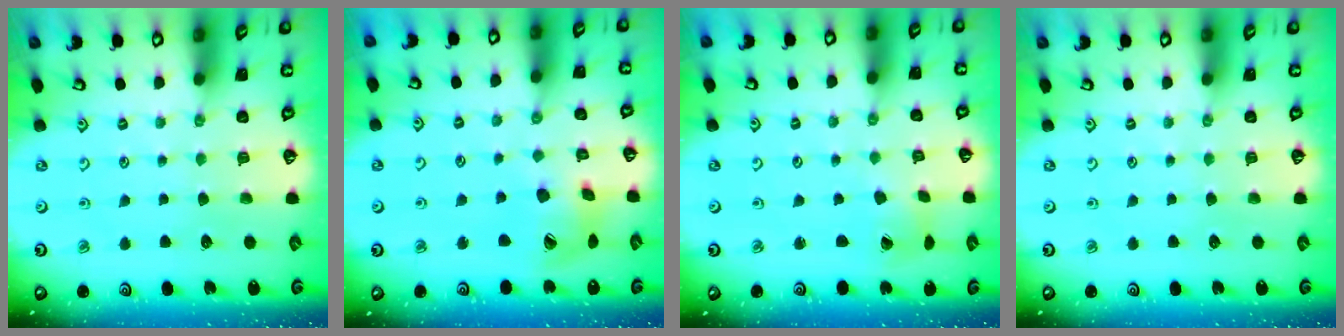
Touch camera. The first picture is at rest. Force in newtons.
{"total": 13.1, "press": 13.0, "slide": 1.8}
{"total": 2.1, "press": 2.0, "slide": 0.3}
{"total": 0.0}